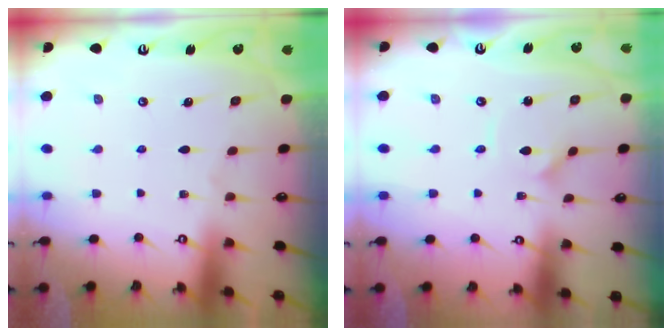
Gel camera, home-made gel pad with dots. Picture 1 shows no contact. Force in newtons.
{"total": 1.6, "press": 1.6, "slide": 0.1}